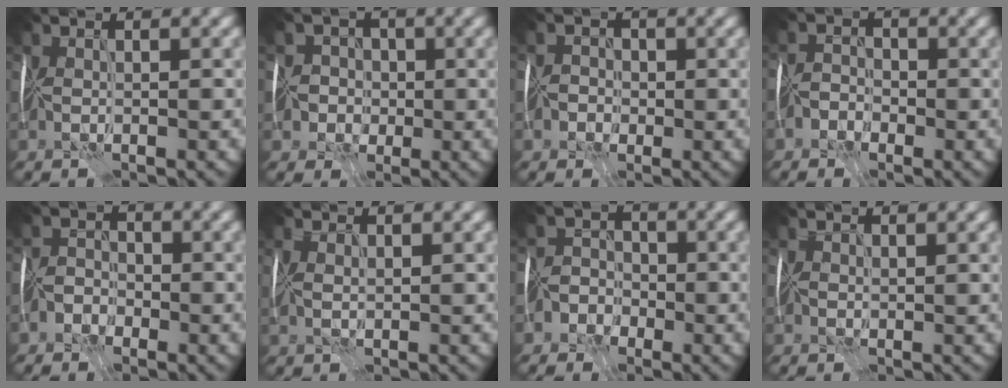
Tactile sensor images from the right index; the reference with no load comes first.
{"total": 3.9, "force": [-1.6, 3.6, 0.6], "torque": [0.026, 0.016, -0.052]}
{"total": 2.0, "force": [-1.5, 1.3, -0.2], "torque": [0.036, 0.006, -0.035]}
{"total": 2.1, "force": [-2.1, 0.6, -0.1], "torque": [0.011, 0.005, -0.042]}
{"total": 2.6, "force": [-2.4, 0.9, -0.1], "torque": [0.020, 0.006, -0.052]}
{"total": 1.7, "force": [1.1, 0.7, 1.0], "torque": [-0.016, 0.016, 0.007]}
{"total": 3.8, "force": [-3.0, 2.4, 0.1], "torque": [0.033, 0.001, -0.064]}
{"total": 1.6, "force": [1.3, 0.8, 0.5], "torque": [-0.010, 0.005, 0.014]}